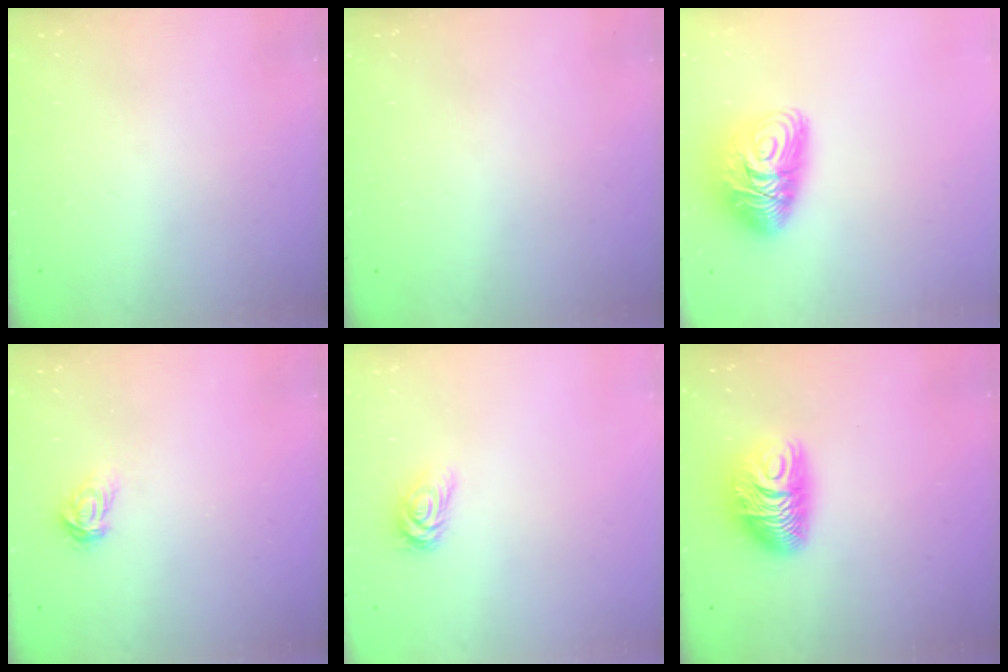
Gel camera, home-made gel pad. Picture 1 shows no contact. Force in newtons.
{"total": 0.0}
{"total": 11.7, "press": 11.7, "slide": 1.0}
{"total": 3.4, "press": 3.4, "slide": 0.3}
{"total": 4.1, "press": 4.0, "slide": 0.6}
{"total": 10.2, "press": 10.1, "slide": 0.6}